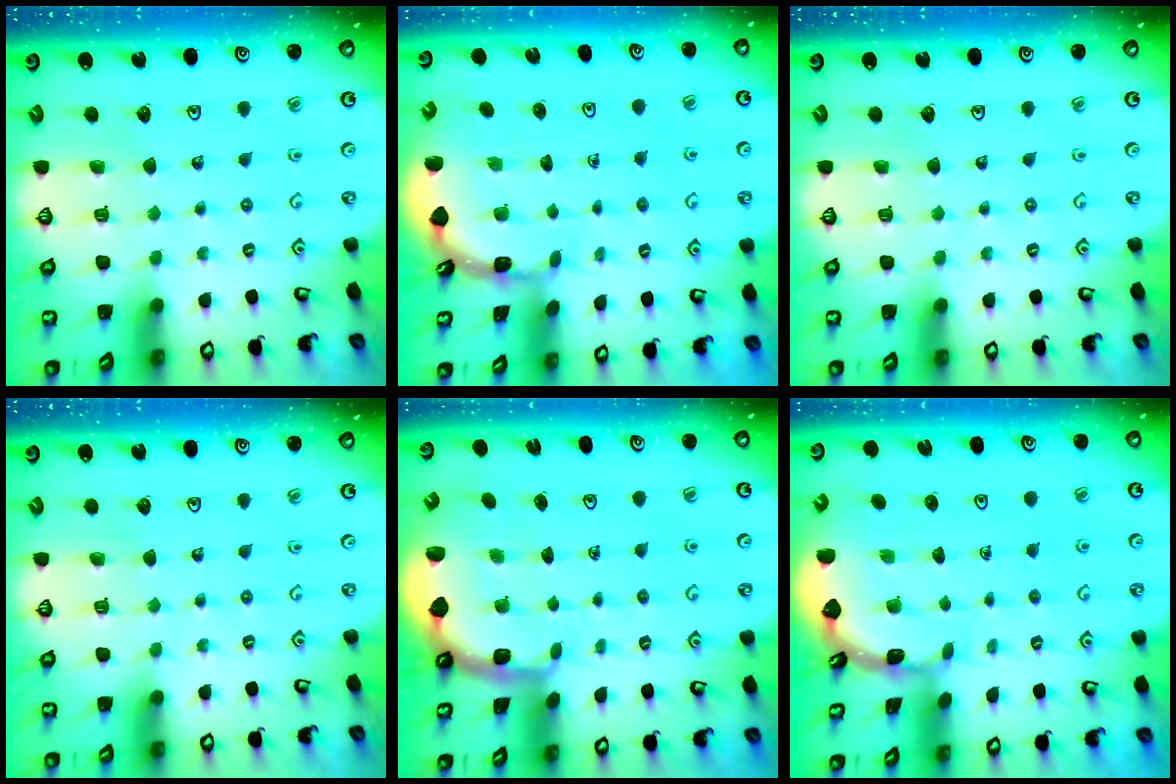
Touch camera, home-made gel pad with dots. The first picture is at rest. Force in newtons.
{"total": 1.6, "press": 1.5, "slide": 0.3}
{"total": 0.0}
{"total": 0.0}
{"total": 2.3, "press": 2.0, "slide": 1.0}
{"total": 1.6, "press": 1.6, "slide": 0.2}